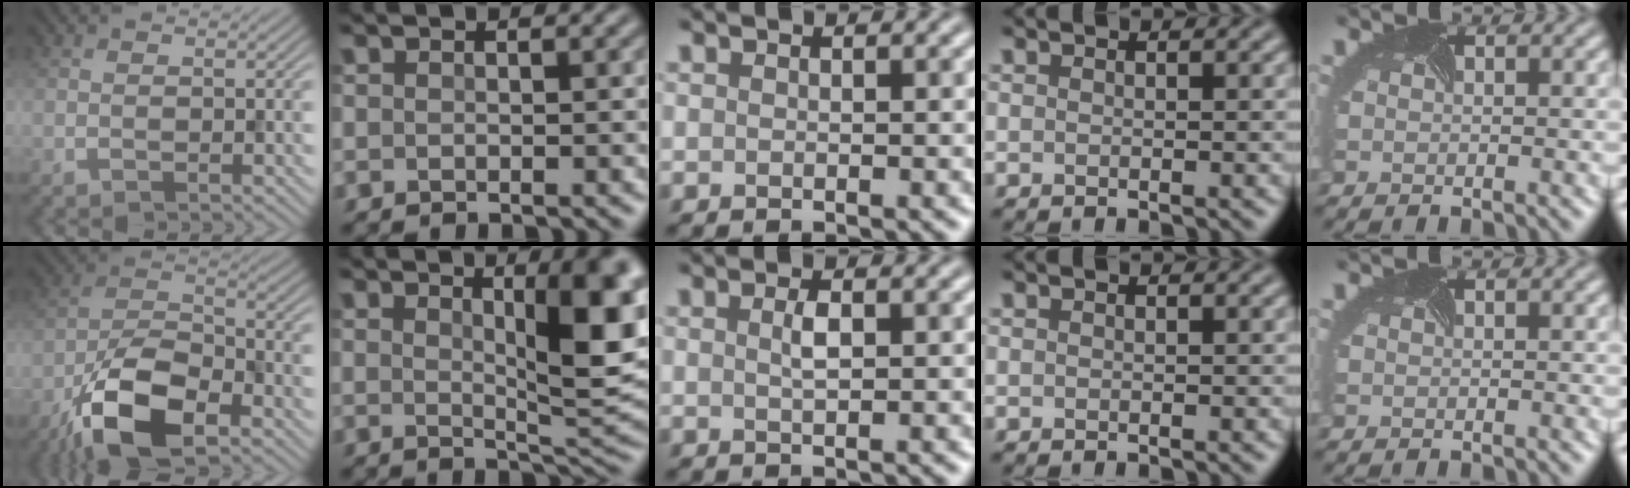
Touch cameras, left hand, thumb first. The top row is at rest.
{"thumb": {"total": 11.7, "force": [-6.7, 4.8, 8.2], "torque": [-0.157, -0.005, -0.143]}, "index": {"total": 8.0, "force": [2.5, 1.9, 7.3], "torque": [-0.097, 0.000, 0.045]}, "middle": {"total": 1.3, "force": [0.3, 0.4, 1.2], "torque": [-0.024, 0.001, 0.006]}}